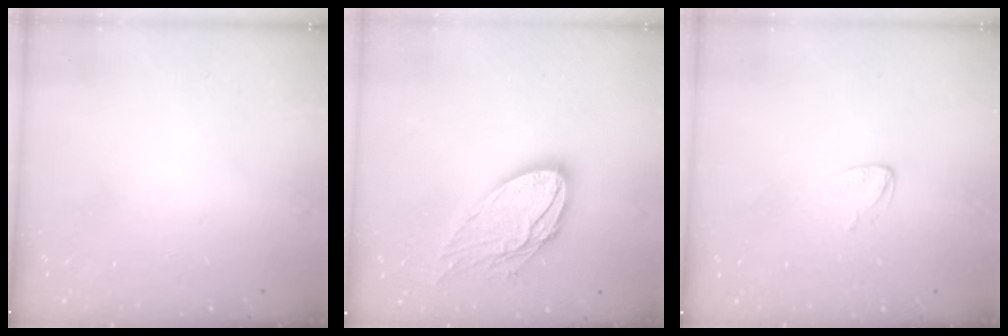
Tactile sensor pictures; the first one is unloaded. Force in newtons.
{"total": 14.2, "press": 14.1, "slide": 1.1}
{"total": 3.0, "press": 3.0, "slide": 0.3}